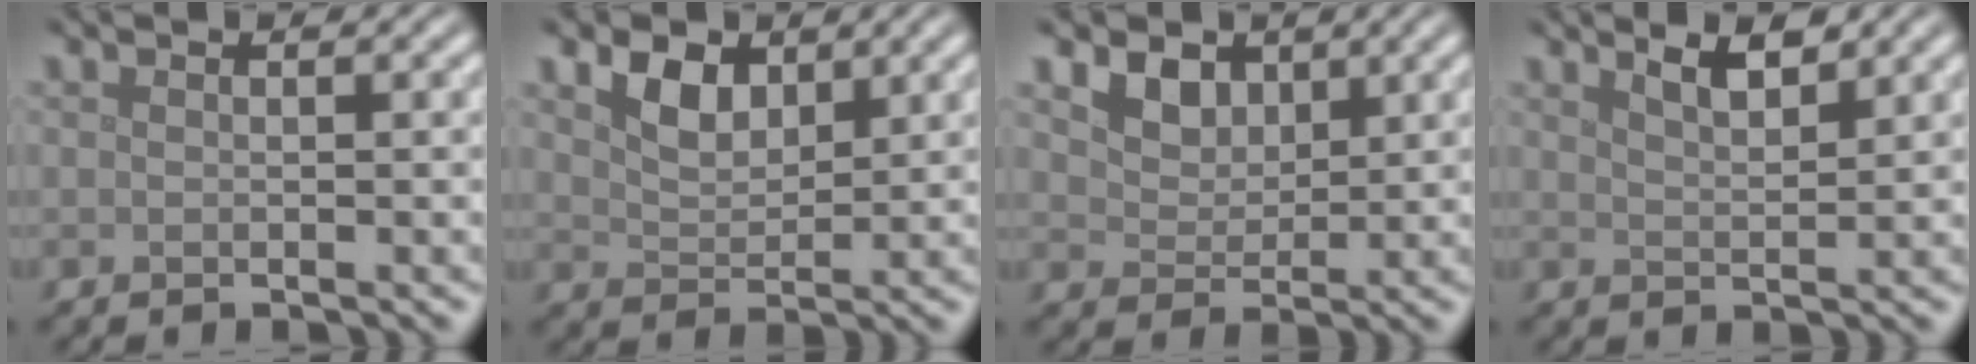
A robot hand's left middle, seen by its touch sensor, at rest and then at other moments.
{"total": 3.1, "force": [1.8, 1.8, 1.8], "torque": [-0.042, 0.002, 0.035]}
{"total": 5.0, "force": [2.7, 3.5, 2.3], "torque": [-0.068, -0.001, 0.048]}
{"total": 3.1, "force": [2.3, 0.8, 1.9], "torque": [-0.020, 0.010, 0.031]}